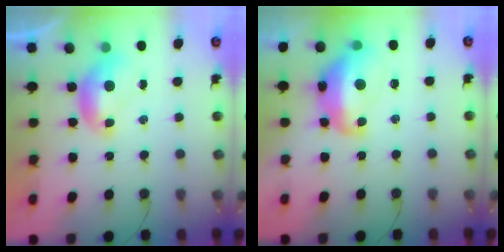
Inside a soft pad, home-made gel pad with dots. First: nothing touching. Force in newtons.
{"total": 6.7, "press": 6.6, "slide": 0.9}